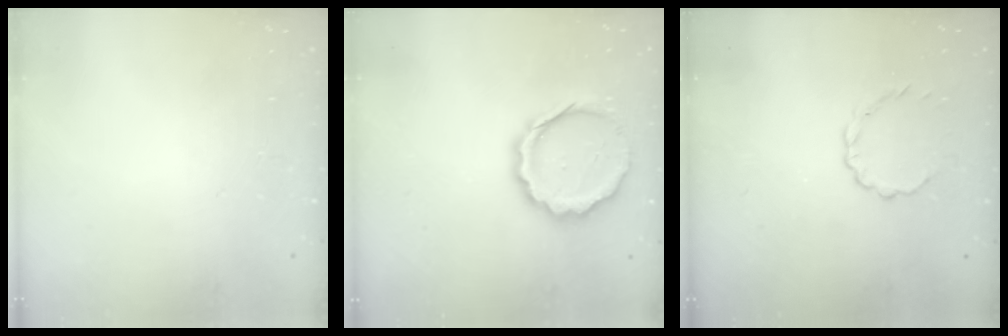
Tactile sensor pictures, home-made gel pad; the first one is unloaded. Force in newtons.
{"total": 13.3, "press": 13.1, "slide": 2.7}
{"total": 2.8, "press": 2.6, "slide": 1.1}